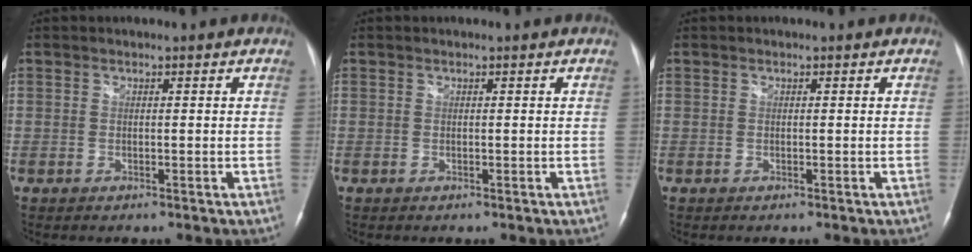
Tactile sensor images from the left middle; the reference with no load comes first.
{"total": 0.0}
{"total": 0.0}